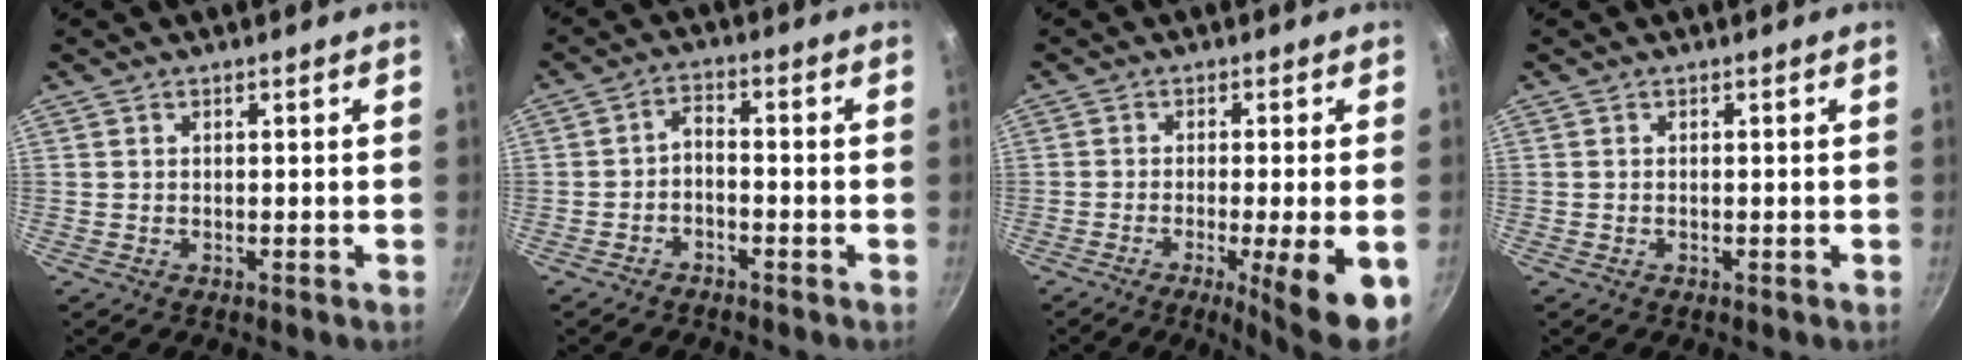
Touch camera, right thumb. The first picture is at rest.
{"total": 3.2, "force": [-2.2, 1.4, 1.8], "torque": [-0.033, 0.030, -0.041]}
{"total": 11.0, "force": [-3.8, 1.2, 10.3], "torque": [-0.147, 0.001, -0.054]}
{"total": 0.0}